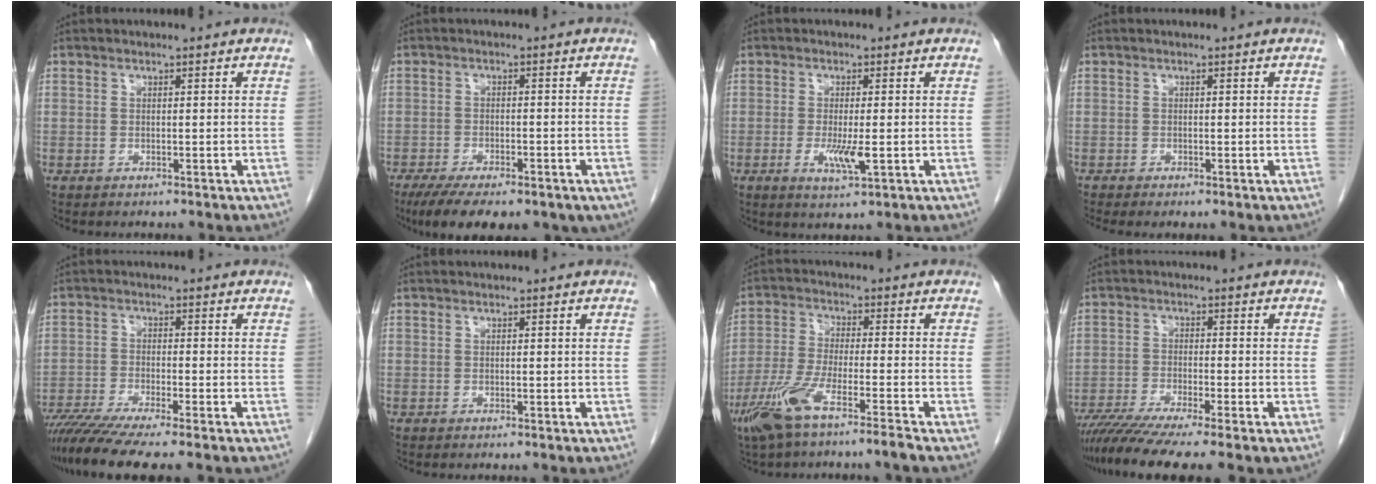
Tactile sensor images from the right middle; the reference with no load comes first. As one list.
[{"total": 14.2, "force": [-9.2, 5.6, 9.2], "torque": [-0.158, -0.016, -0.128]}, {"total": 4.0, "force": [-0.9, 0.6, 3.8], "torque": [-0.072, -0.007, -0.012]}, {"total": 1.1, "force": [-0.7, 0.1, 0.8], "torque": [-0.013, -0.003, -0.011]}, {"total": 10.5, "force": [-8.5, -0.2, 6.2], "torque": [-0.097, -0.026, -0.139]}, {"total": 0.0}, {"total": 8.8, "force": [-5.7, 0.0, 6.6], "torque": [-0.138, -0.019, -0.115]}, {"total": 11.8, "force": [-9.4, 0.5, 7.2], "torque": [-0.106, -0.027, -0.145]}]